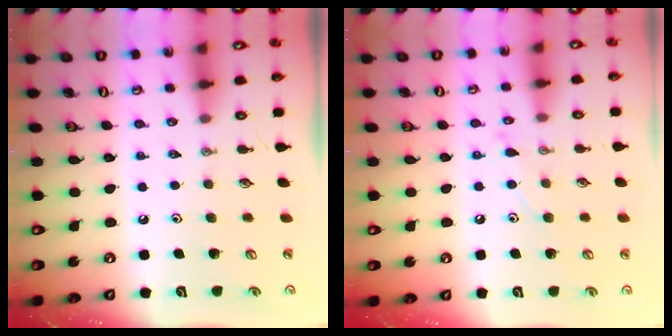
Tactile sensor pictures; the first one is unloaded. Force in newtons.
{"total": 7.4, "press": 7.4, "slide": 0.6}